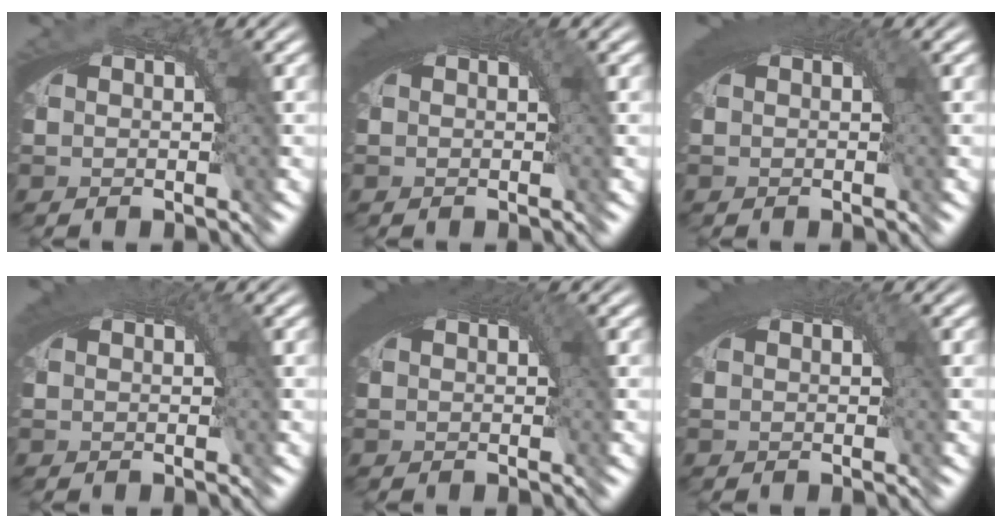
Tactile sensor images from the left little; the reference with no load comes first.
{"total": 2.6, "force": [0.7, 1.5, 2.0], "torque": [-0.033, -0.006, 0.012]}
{"total": 2.8, "force": [0.7, 1.5, 2.2], "torque": [-0.037, -0.007, 0.013]}
{"total": 1.7, "force": [0.6, 1.0, 1.2], "torque": [-0.018, -0.004, 0.009]}
{"total": 4.1, "force": [1.2, 2.0, 3.4], "torque": [-0.051, -0.003, 0.019]}
{"total": 2.3, "force": [0.7, 1.3, 1.8], "torque": [-0.028, -0.006, 0.012]}